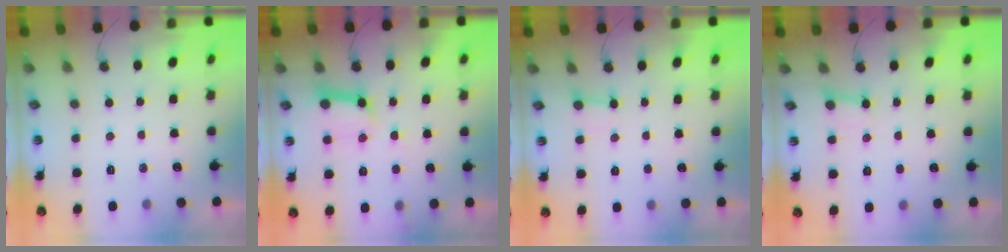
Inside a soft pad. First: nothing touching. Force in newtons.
{"total": 10.1, "press": 10.1, "slide": 1.2}
{"total": 2.6, "press": 2.6, "slide": 0.1}
{"total": 2.0, "press": 2.0, "slide": 0.2}